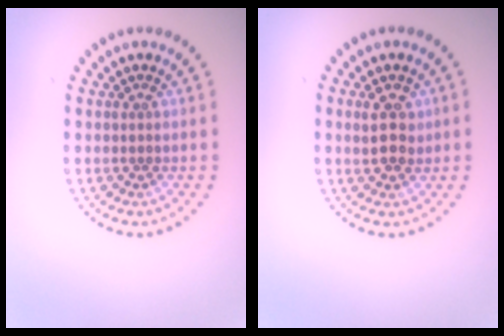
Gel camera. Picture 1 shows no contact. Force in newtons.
{"total": 2.8, "press": 2.8, "slide": 0.4}